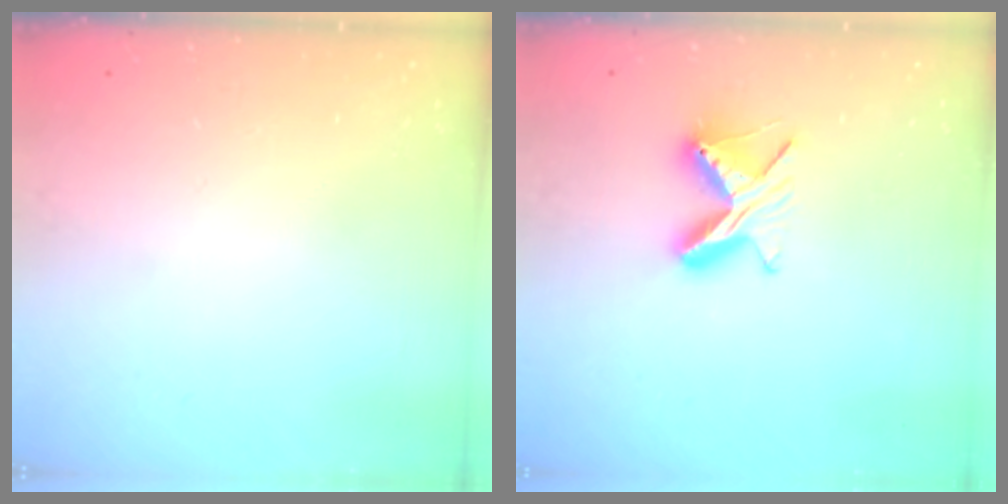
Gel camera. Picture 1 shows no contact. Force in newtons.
{"total": 8.1, "press": 8.1, "slide": 0.6}